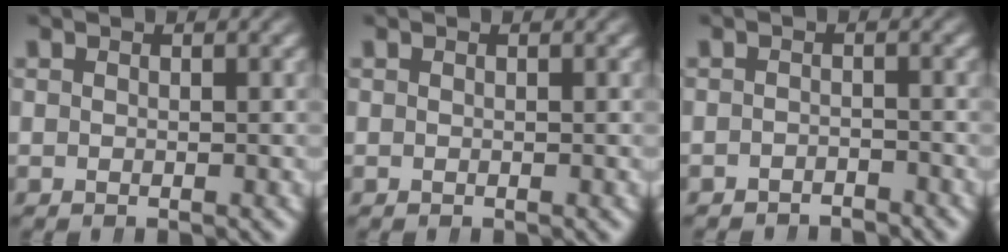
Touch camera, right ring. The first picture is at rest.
{"total": 0.0}
{"total": 2.3, "force": [-2.3, 0.1, -0.2], "torque": [0.002, -0.015, -0.033]}